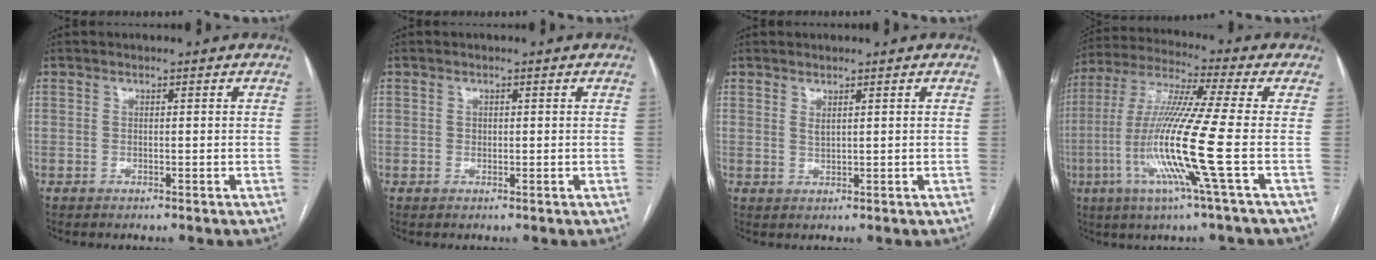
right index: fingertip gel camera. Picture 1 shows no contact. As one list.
[{"total": 0.6, "force": [0.1, 0.5, 0.3], "torque": [-0.003, 0.001, 0.001]}, {"total": 1.0, "force": [0.7, 0.2, 0.7], "torque": [-0.014, -0.005, 0.016]}, {"total": 15.5, "force": [-4.1, -1.8, 14.8], "torque": [-0.301, -0.017, -0.091]}]